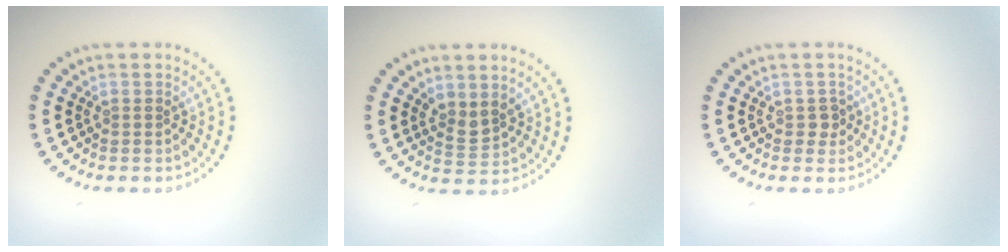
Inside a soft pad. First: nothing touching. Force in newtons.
{"total": 1.9, "press": 1.4, "slide": 1.2}
{"total": 1.1, "press": 1.0, "slide": 0.5}